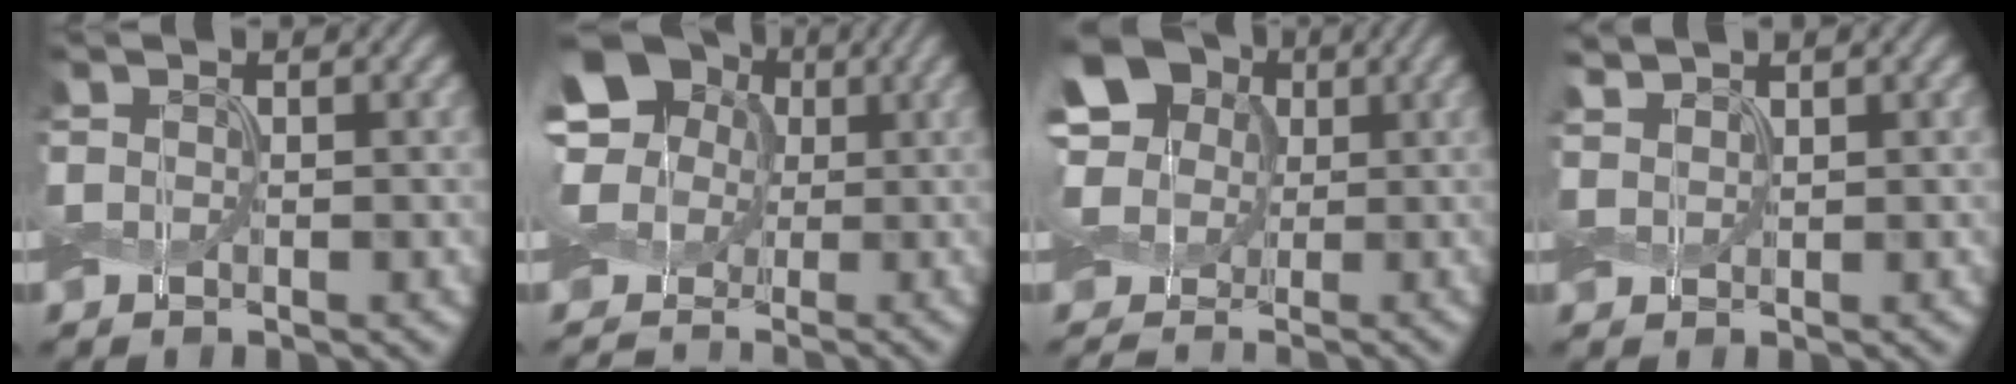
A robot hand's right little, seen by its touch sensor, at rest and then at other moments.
{"total": 11.1, "force": [2.3, 9.7, 5.0], "torque": [-0.150, 0.035, 0.005]}
{"total": 13.1, "force": [3.0, 11.3, 5.7], "torque": [-0.171, 0.044, 0.019]}
{"total": 1.8, "force": [1.6, 0.5, 0.6], "torque": [-0.015, 0.007, 0.033]}